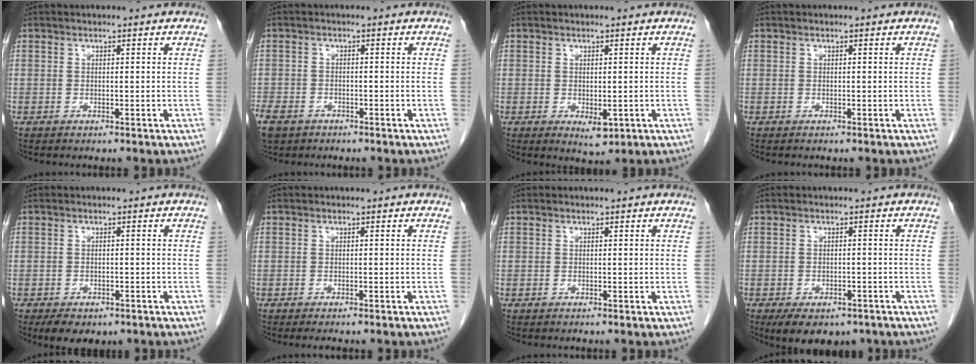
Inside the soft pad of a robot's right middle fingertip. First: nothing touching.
{"total": 7.1, "force": [-4.6, 4.5, 2.9], "torque": [-0.073, -0.008, -0.075]}
{"total": 2.6, "force": [-0.6, 1.2, 2.2], "torque": [-0.029, -0.007, 0.003]}
{"total": 0.0}
{"total": 5.5, "force": [-3.9, 2.8, 2.8], "torque": [-0.036, -0.005, -0.050]}
{"total": 3.2, "force": [-2.7, 0.5, 1.6], "torque": [-0.018, -0.005, -0.032]}
{"total": 0.0}
{"total": 8.3, "force": [-5.9, 4.2, 4.0], "torque": [-0.052, -0.001, -0.083]}